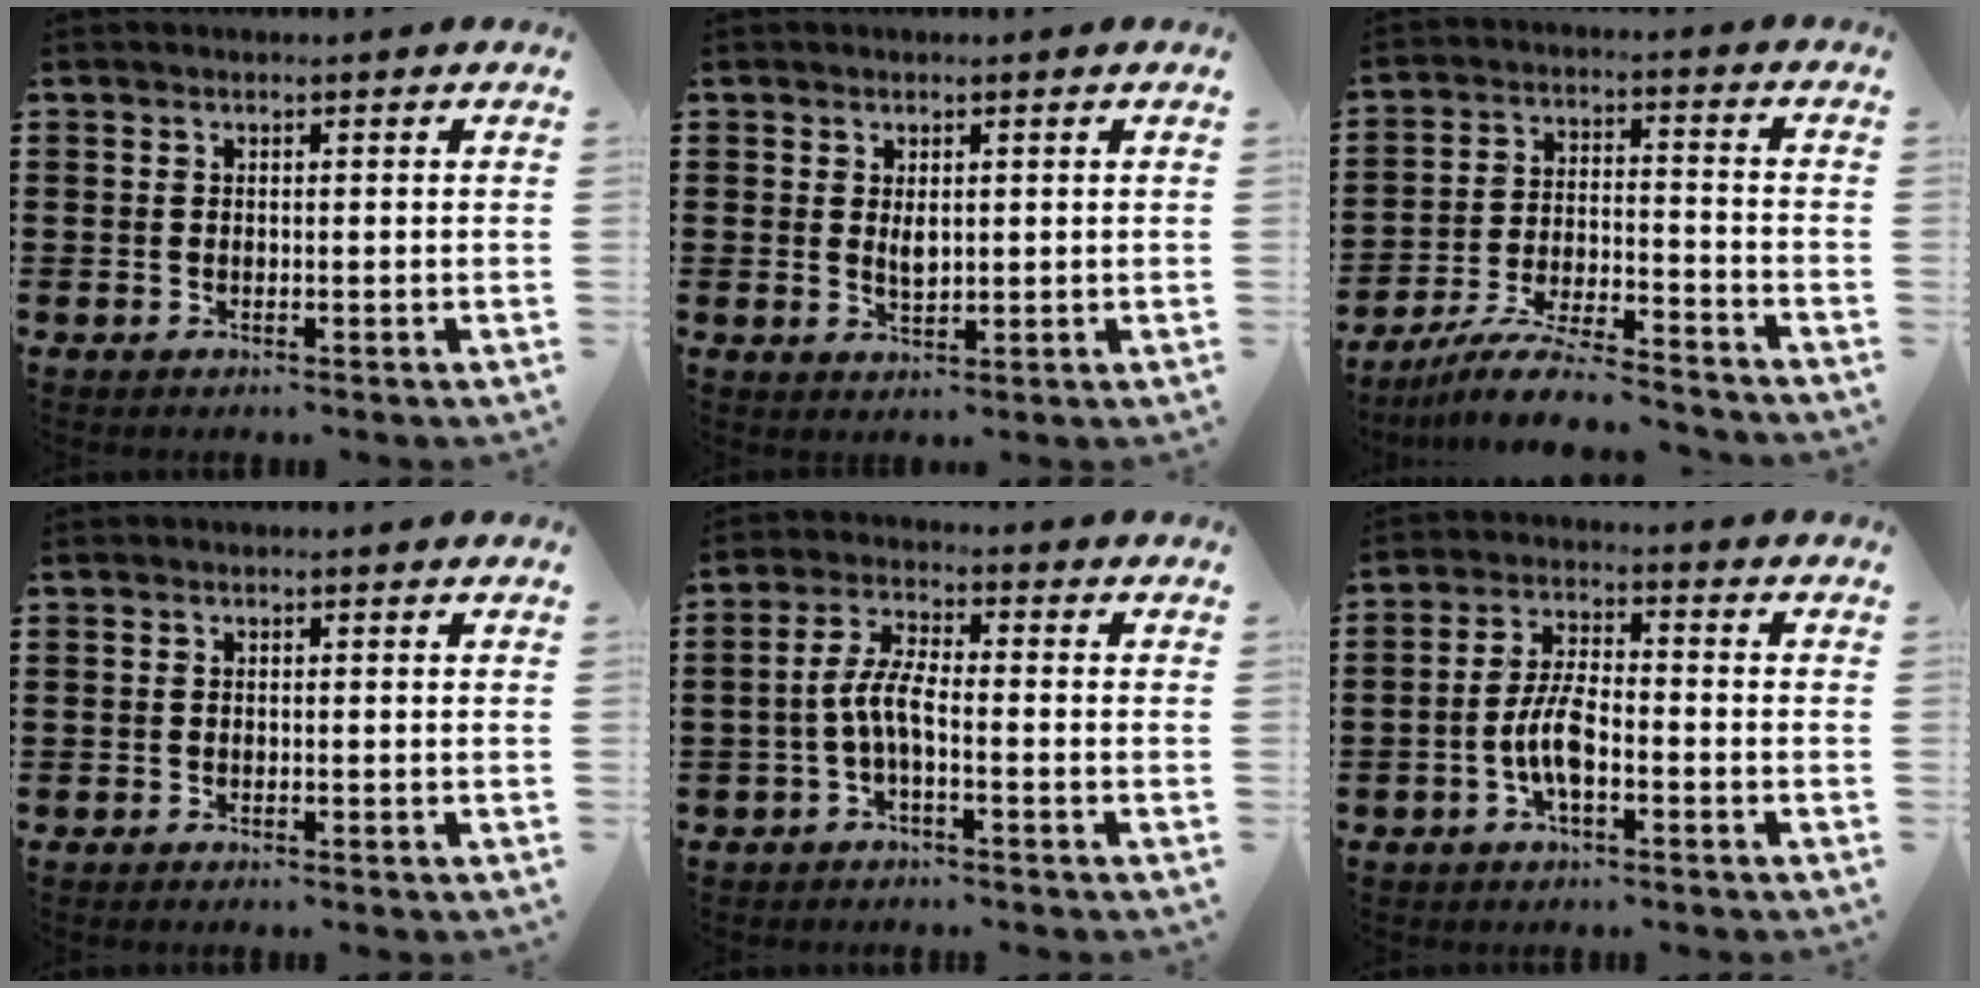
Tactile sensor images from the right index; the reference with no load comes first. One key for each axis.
{"total": 2.0, "fx": 0.6, "fy": 0.9, "fz": 1.7, "tx": -0.028, "ty": -0.003, "tz": 0.009}
{"total": 9.2, "fx": -8.4, "fy": 0.6, "fz": 3.6, "tx": -0.073, "ty": 0.010, "tz": -0.164}
{"total": 0.5, "fx": -0.5, "fy": -0.2, "fz": 0.1, "tx": -0.002, "ty": -0.004, "tz": -0.009}
{"total": 5.2, "fx": -1.6, "fy": 1.3, "fz": 4.8, "tx": -0.113, "ty": -0.005, "tz": -0.039}
{"total": 6.2, "fx": -2.1, "fy": 2.2, "fz": 5.4, "tx": -0.128, "ty": -0.005, "tz": -0.047}